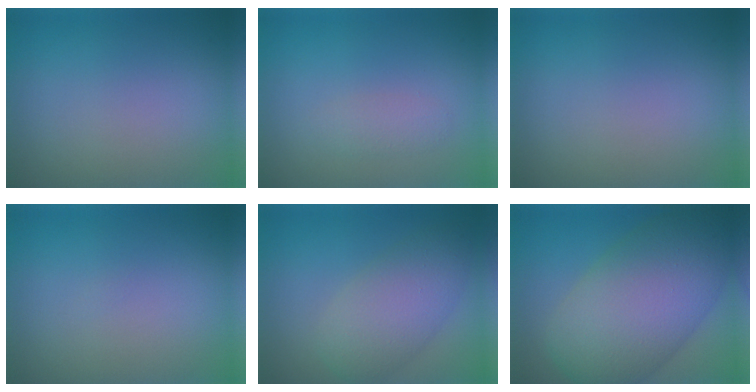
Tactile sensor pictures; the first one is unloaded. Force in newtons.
{"total": 1.3, "press": 1.3, "slide": 0.0}
{"total": 0.0}
{"total": 0.0}
{"total": 5.1, "press": 5.1, "slide": 0.2}
{"total": 12.2, "press": 12.2, "slide": 0.5}